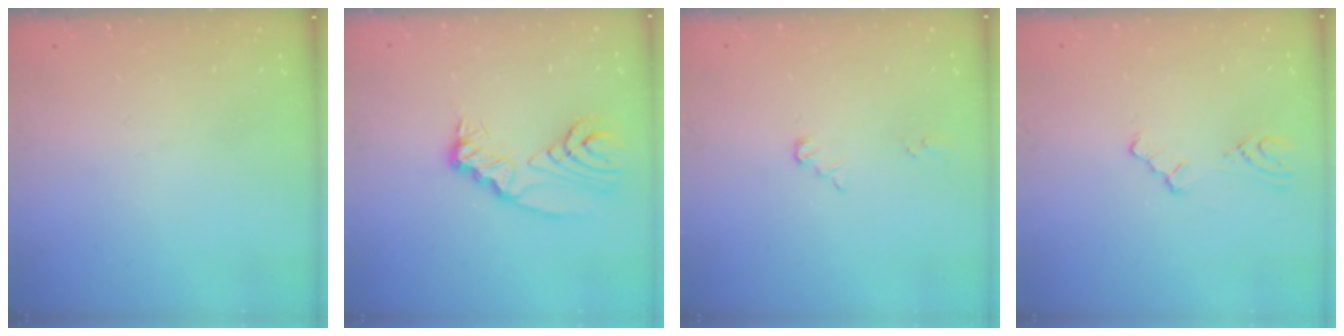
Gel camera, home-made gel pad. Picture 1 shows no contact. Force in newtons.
{"total": 10.1, "press": 10.1, "slide": 1.0}
{"total": 4.9, "press": 4.9, "slide": 0.3}
{"total": 3.0, "press": 2.9, "slide": 0.6}